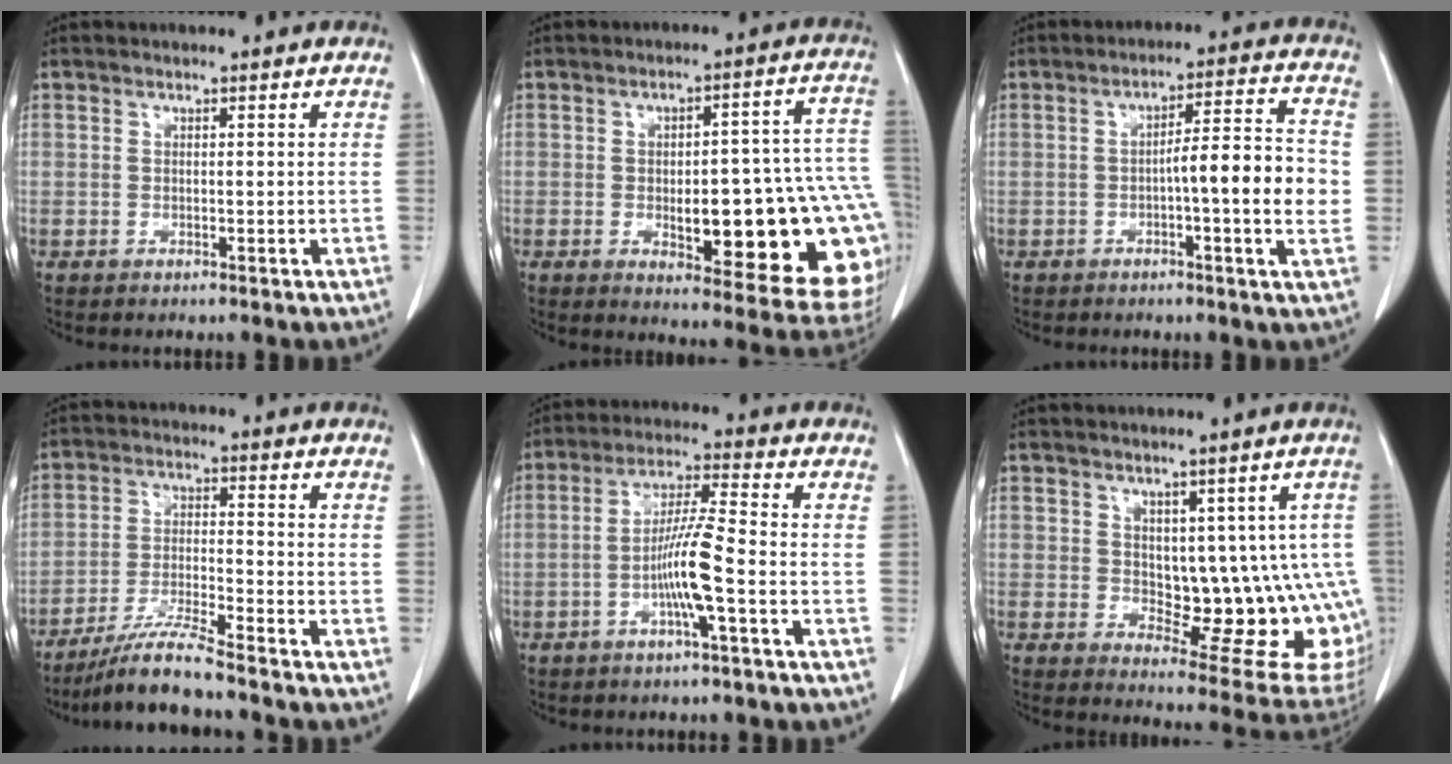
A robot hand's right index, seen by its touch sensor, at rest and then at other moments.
{"total": 22.5, "force": [-4.1, 5.8, 21.3], "torque": [-0.180, 0.026, -0.029]}
{"total": 9.9, "force": [-1.3, 0.6, 9.7], "torque": [-0.136, 0.014, -0.024]}
{"total": 7.6, "force": [-6.6, -1.1, 3.6], "torque": [-0.074, -0.024, -0.125]}
{"total": 7.8, "force": [-2.4, -0.3, 7.4], "torque": [-0.147, 0.003, -0.047]}
{"total": 13.9, "force": [0.6, 6.8, 12.1], "torque": [-0.122, 0.004, 0.027]}